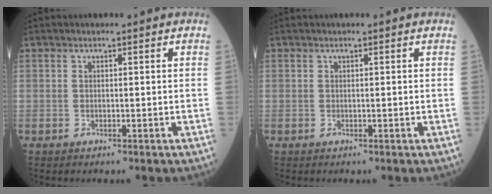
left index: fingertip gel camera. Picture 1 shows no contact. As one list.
[{"total": 0.0}]